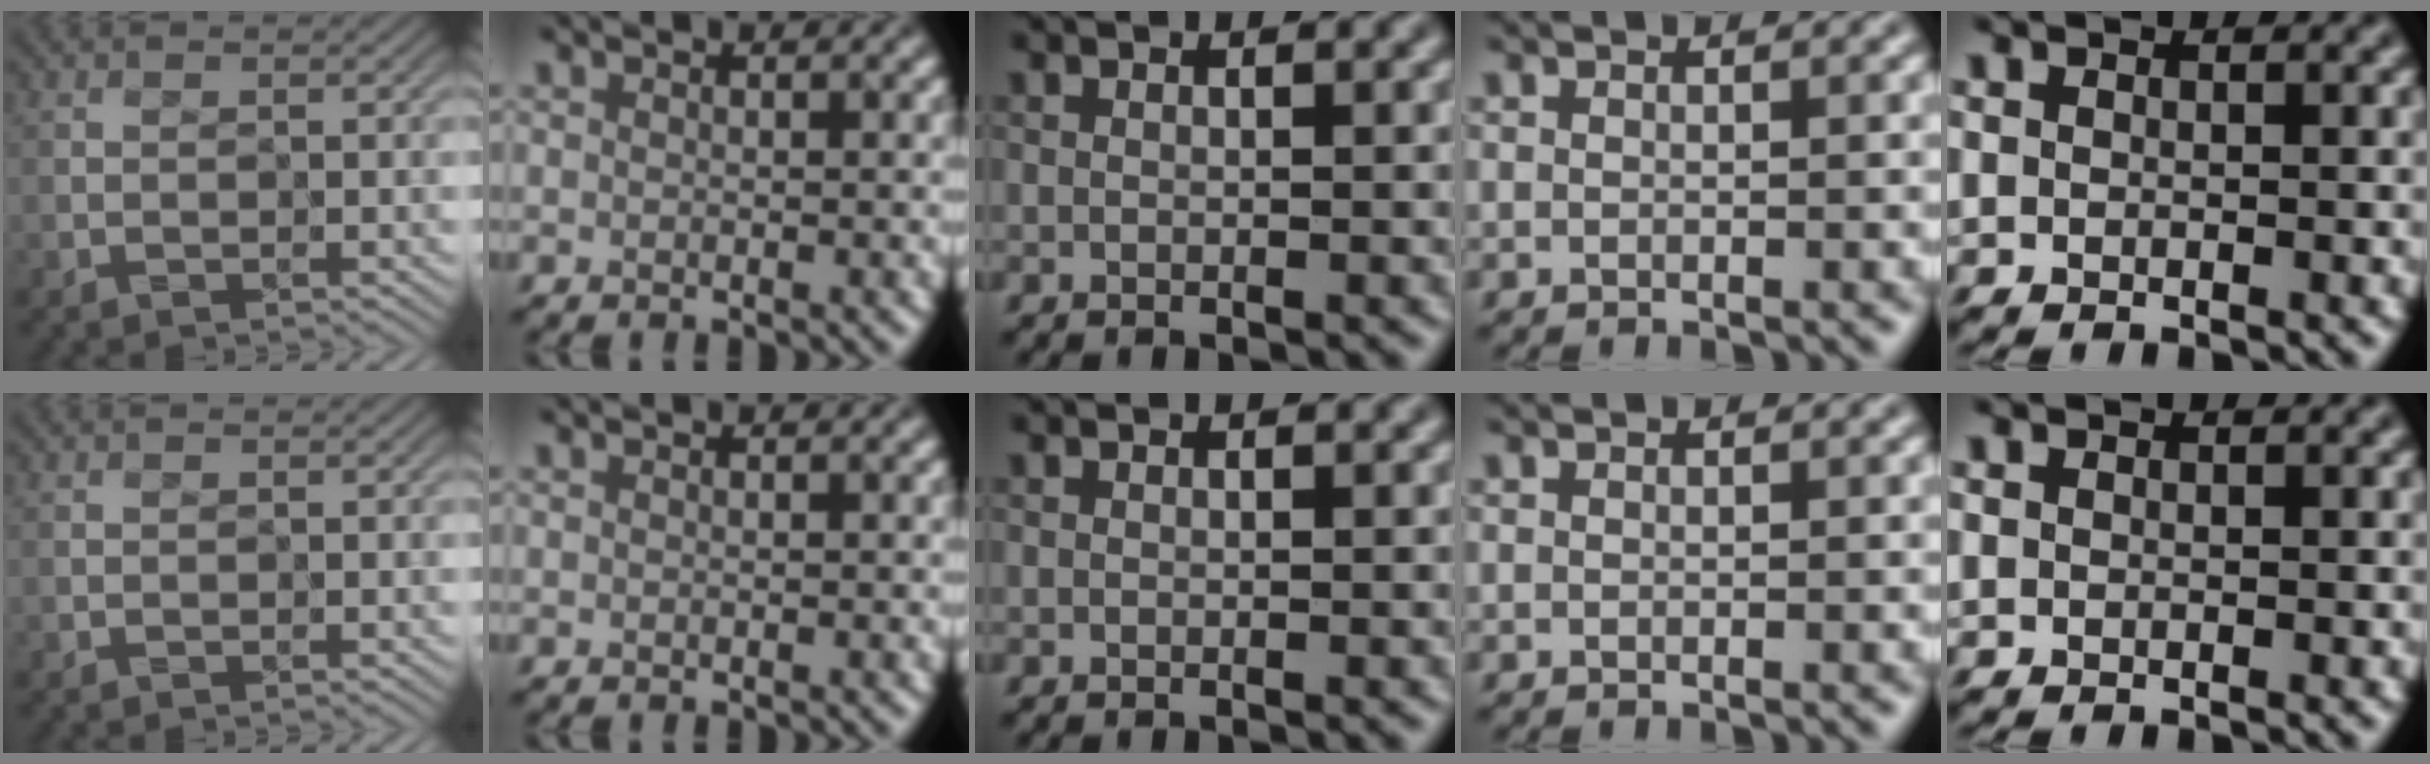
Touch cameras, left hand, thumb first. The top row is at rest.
{}